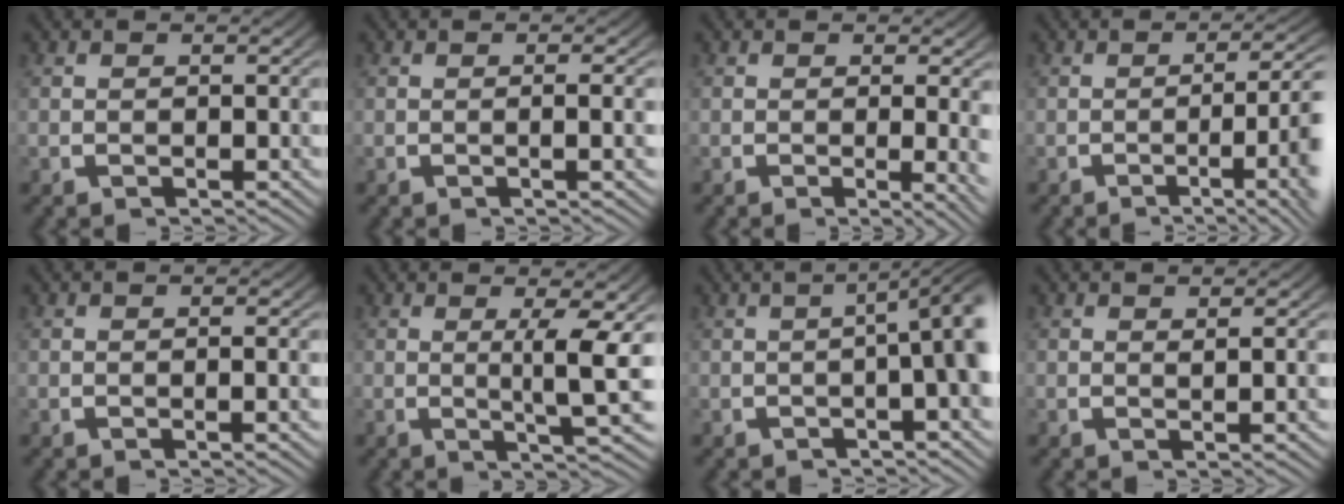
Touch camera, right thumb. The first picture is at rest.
{"total": 1.3, "force": [0.1, -0.3, 1.2], "torque": [-0.025, 0.006, -0.001]}
{"total": 2.6, "force": [-0.2, 0.5, 2.6], "torque": [-0.033, -0.009, -0.003]}
{"total": 7.1, "force": [-2.6, 2.2, 6.2], "torque": [-0.100, -0.008, -0.038]}
{"total": 0.6, "force": [0.1, -0.2, 0.6], "torque": [-0.014, 0.004, 0.000]}
{"total": 5.4, "force": [0.7, 0.7, 5.3], "torque": [-0.089, -0.002, 0.009]}
{"total": 6.3, "force": [0.6, 1.9, 5.9], "torque": [-0.076, 0.019, 0.000]}
{"total": 0.9, "force": [0.7, -0.2, 0.6], "torque": [-0.012, 0.000, 0.013]}